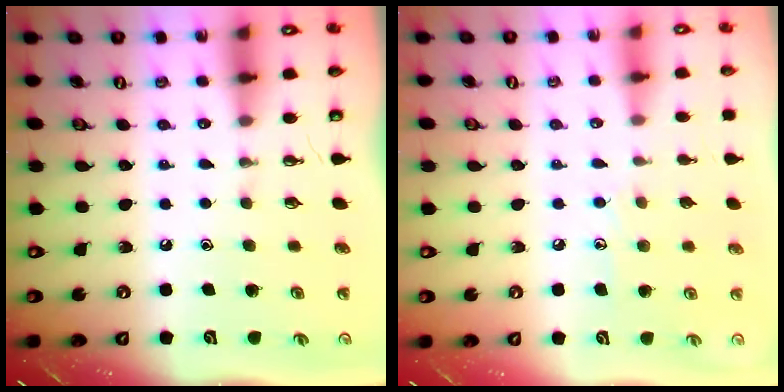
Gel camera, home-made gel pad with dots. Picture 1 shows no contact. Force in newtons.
{"total": 5.4, "press": 5.4, "slide": 0.5}